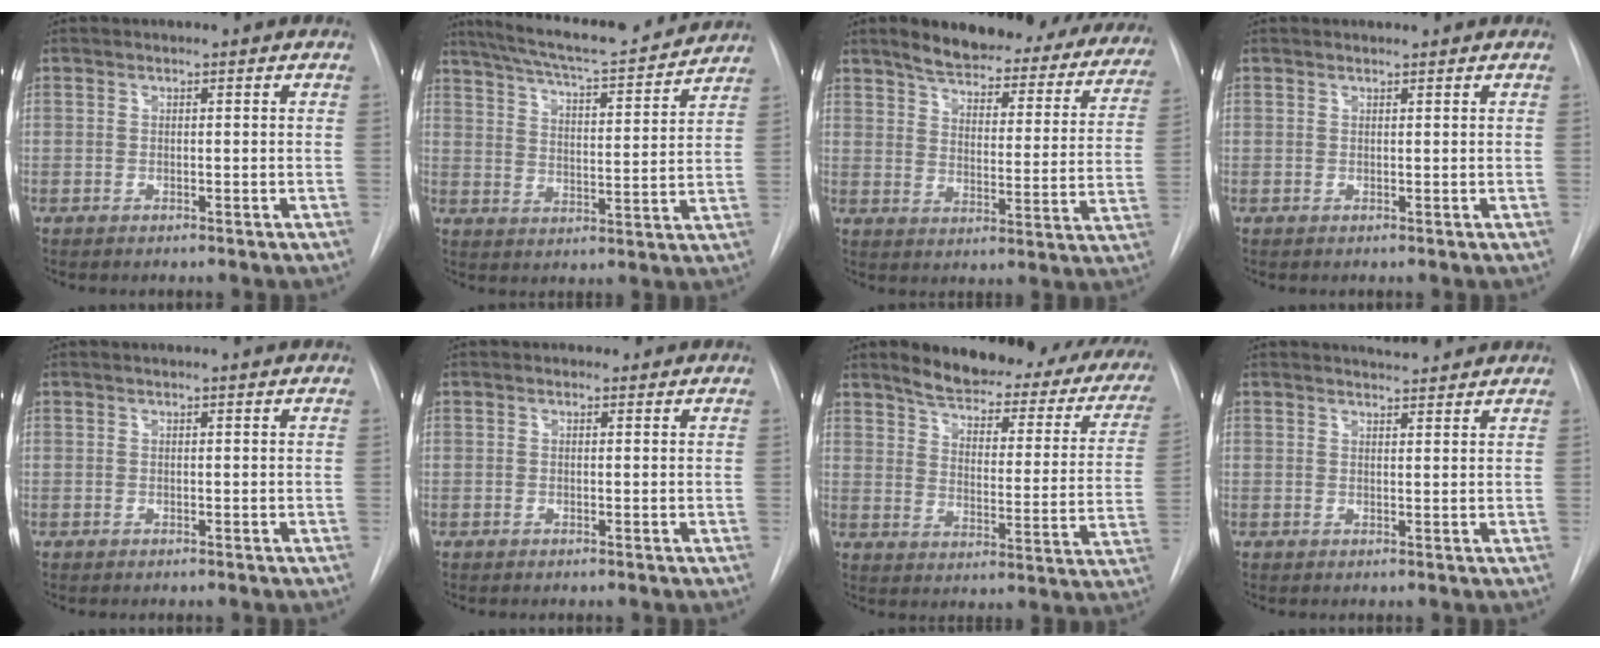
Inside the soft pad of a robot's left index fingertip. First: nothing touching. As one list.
[{"total": 19.5, "force": [17.7, 2.5, 8.0], "torque": [-0.133, 0.003, 0.246]}, {"total": 26.8, "force": [23.0, 7.8, 11.3], "torque": [-0.150, -0.033, 0.273]}, {"total": 0.8, "force": [0.8, 0.0, 0.0], "torque": [-0.008, 0.004, 0.016]}, {"total": 2.7, "force": [2.6, 0.1, 0.8], "torque": [-0.012, 0.016, 0.029]}, {"total": 1.2, "force": [1.0, 0.7, 0.2], "torque": [-0.002, 0.007, 0.011]}, {"total": 24.6, "force": [20.1, 7.4, 12.1], "torque": [-0.151, -0.029, 0.234]}, {"total": 4.4, "force": [4.2, 0.5, 0.9], "torque": [-0.020, 0.011, 0.054]}]